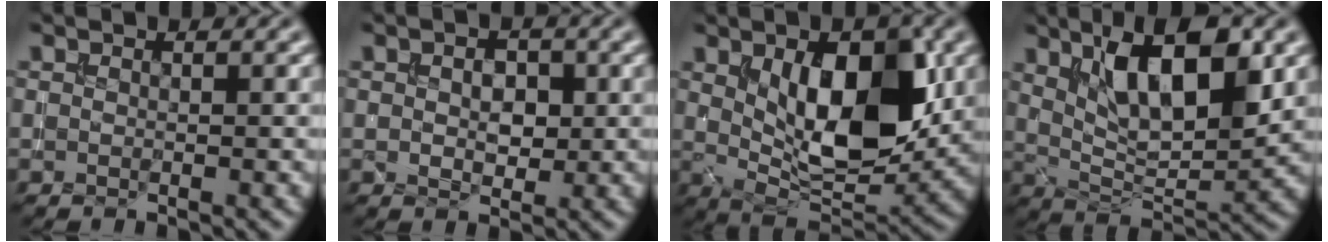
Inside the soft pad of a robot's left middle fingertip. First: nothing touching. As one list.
[{"total": 2.6, "force": [0.5, 1.8, 1.9], "torque": [-0.034, 0.000, 0.008]}, {"total": 9.8, "force": [1.9, 4.9, 8.3], "torque": [-0.134, -0.009, 0.037]}, {"total": 9.4, "force": [3.5, 3.6, 7.9], "torque": [-0.127, -0.001, 0.059]}]